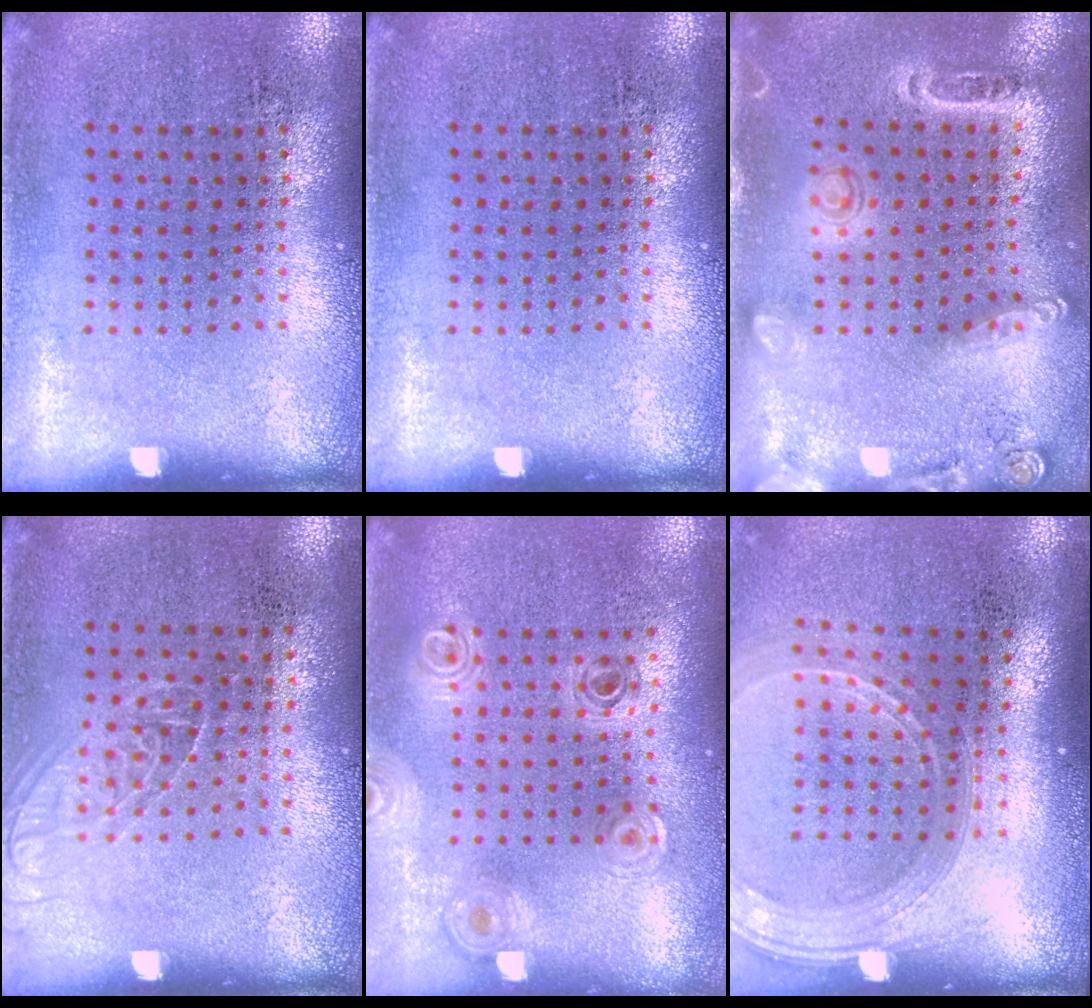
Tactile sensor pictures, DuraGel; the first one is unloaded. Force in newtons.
{"total": 0.0}
{"total": 1.7, "press": 1.5, "slide": 0.8}
{"total": 1.2, "press": 1.1, "slide": 0.5}
{"total": 0.8, "press": 0.8, "slide": 0.1}
{"total": 1.9, "press": 1.7, "slide": 0.8}